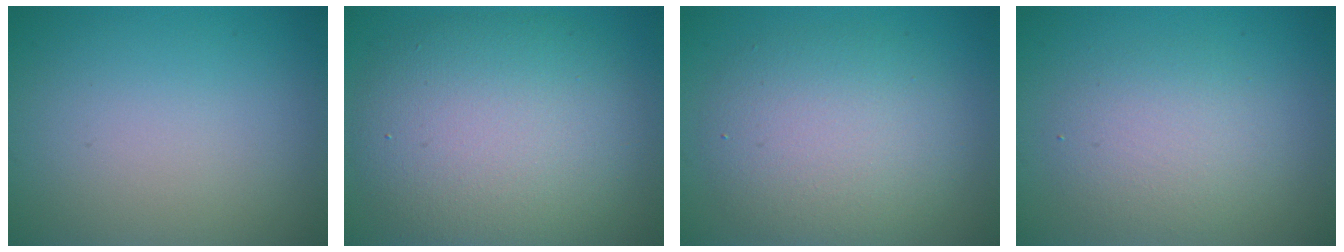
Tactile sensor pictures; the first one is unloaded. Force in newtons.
{"total": 9.6, "press": 9.6, "slide": 0.5}
{"total": 5.9, "press": 5.8, "slide": 0.4}
{"total": 2.0, "press": 2.0, "slide": 0.2}